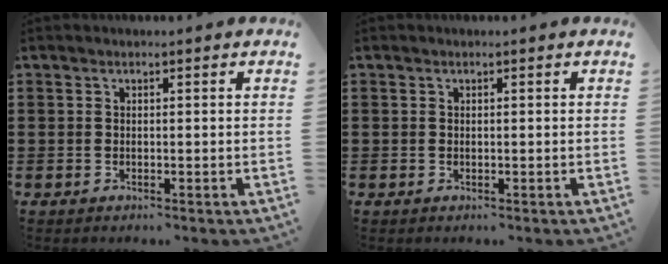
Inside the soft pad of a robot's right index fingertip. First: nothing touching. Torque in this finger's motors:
{"motor_torque": [0.68, 1.45, 0.00, 0.00]}